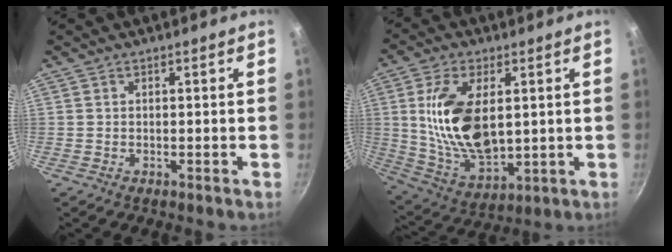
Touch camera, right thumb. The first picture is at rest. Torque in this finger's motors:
{"motor_torque": [-0.72, 1.51, 1.52, 0.82, 0.21]}